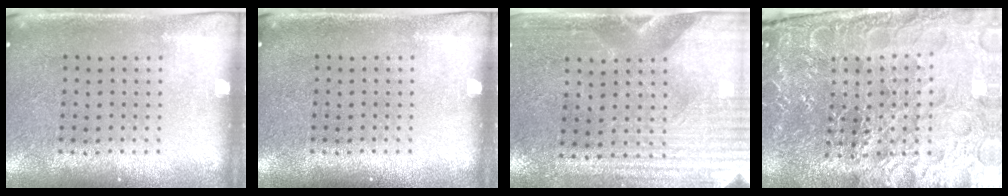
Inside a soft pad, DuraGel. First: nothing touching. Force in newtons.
{"total": 0.0}
{"total": 3.6, "press": 3.2, "slide": 1.6}
{"total": 5.5, "press": 5.1, "slide": 2.0}